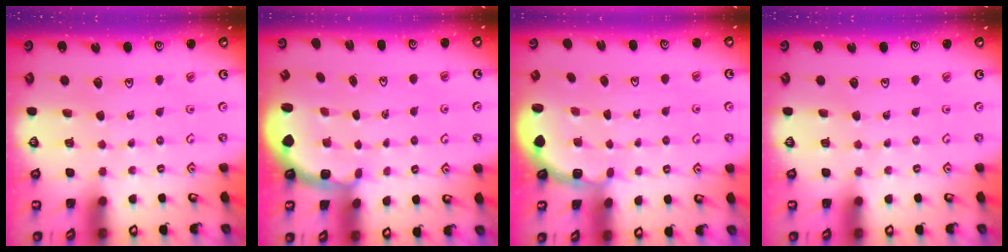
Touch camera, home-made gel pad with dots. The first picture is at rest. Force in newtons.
{"total": 2.5, "press": 1.1, "slide": 2.2}
{"total": 1.9, "press": 1.8, "slide": 0.7}
{"total": 0.0}